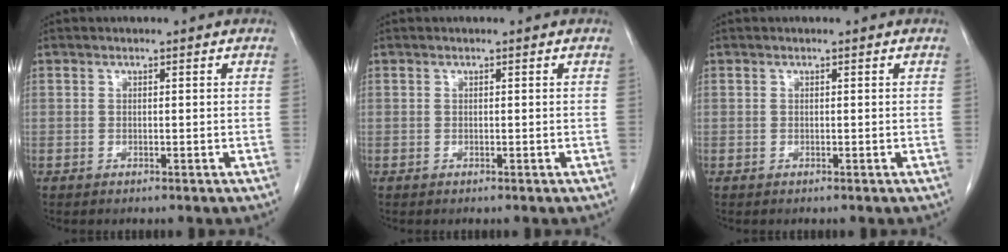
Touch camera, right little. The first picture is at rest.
{"total": 0.0}
{"total": 0.0}